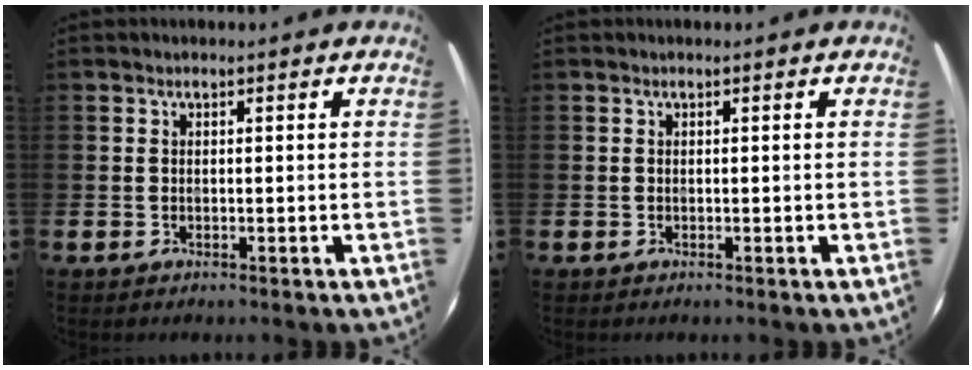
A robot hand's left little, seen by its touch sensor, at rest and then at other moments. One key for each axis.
{"total": 0.0}